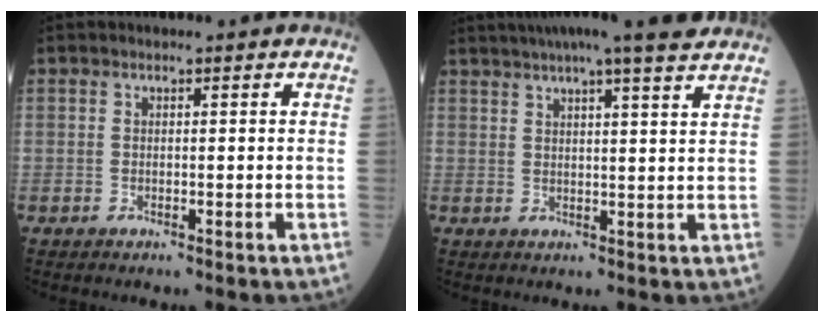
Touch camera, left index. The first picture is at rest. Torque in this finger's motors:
{"motor_torque": [0.14, -0.34, 0.78, 0.13]}